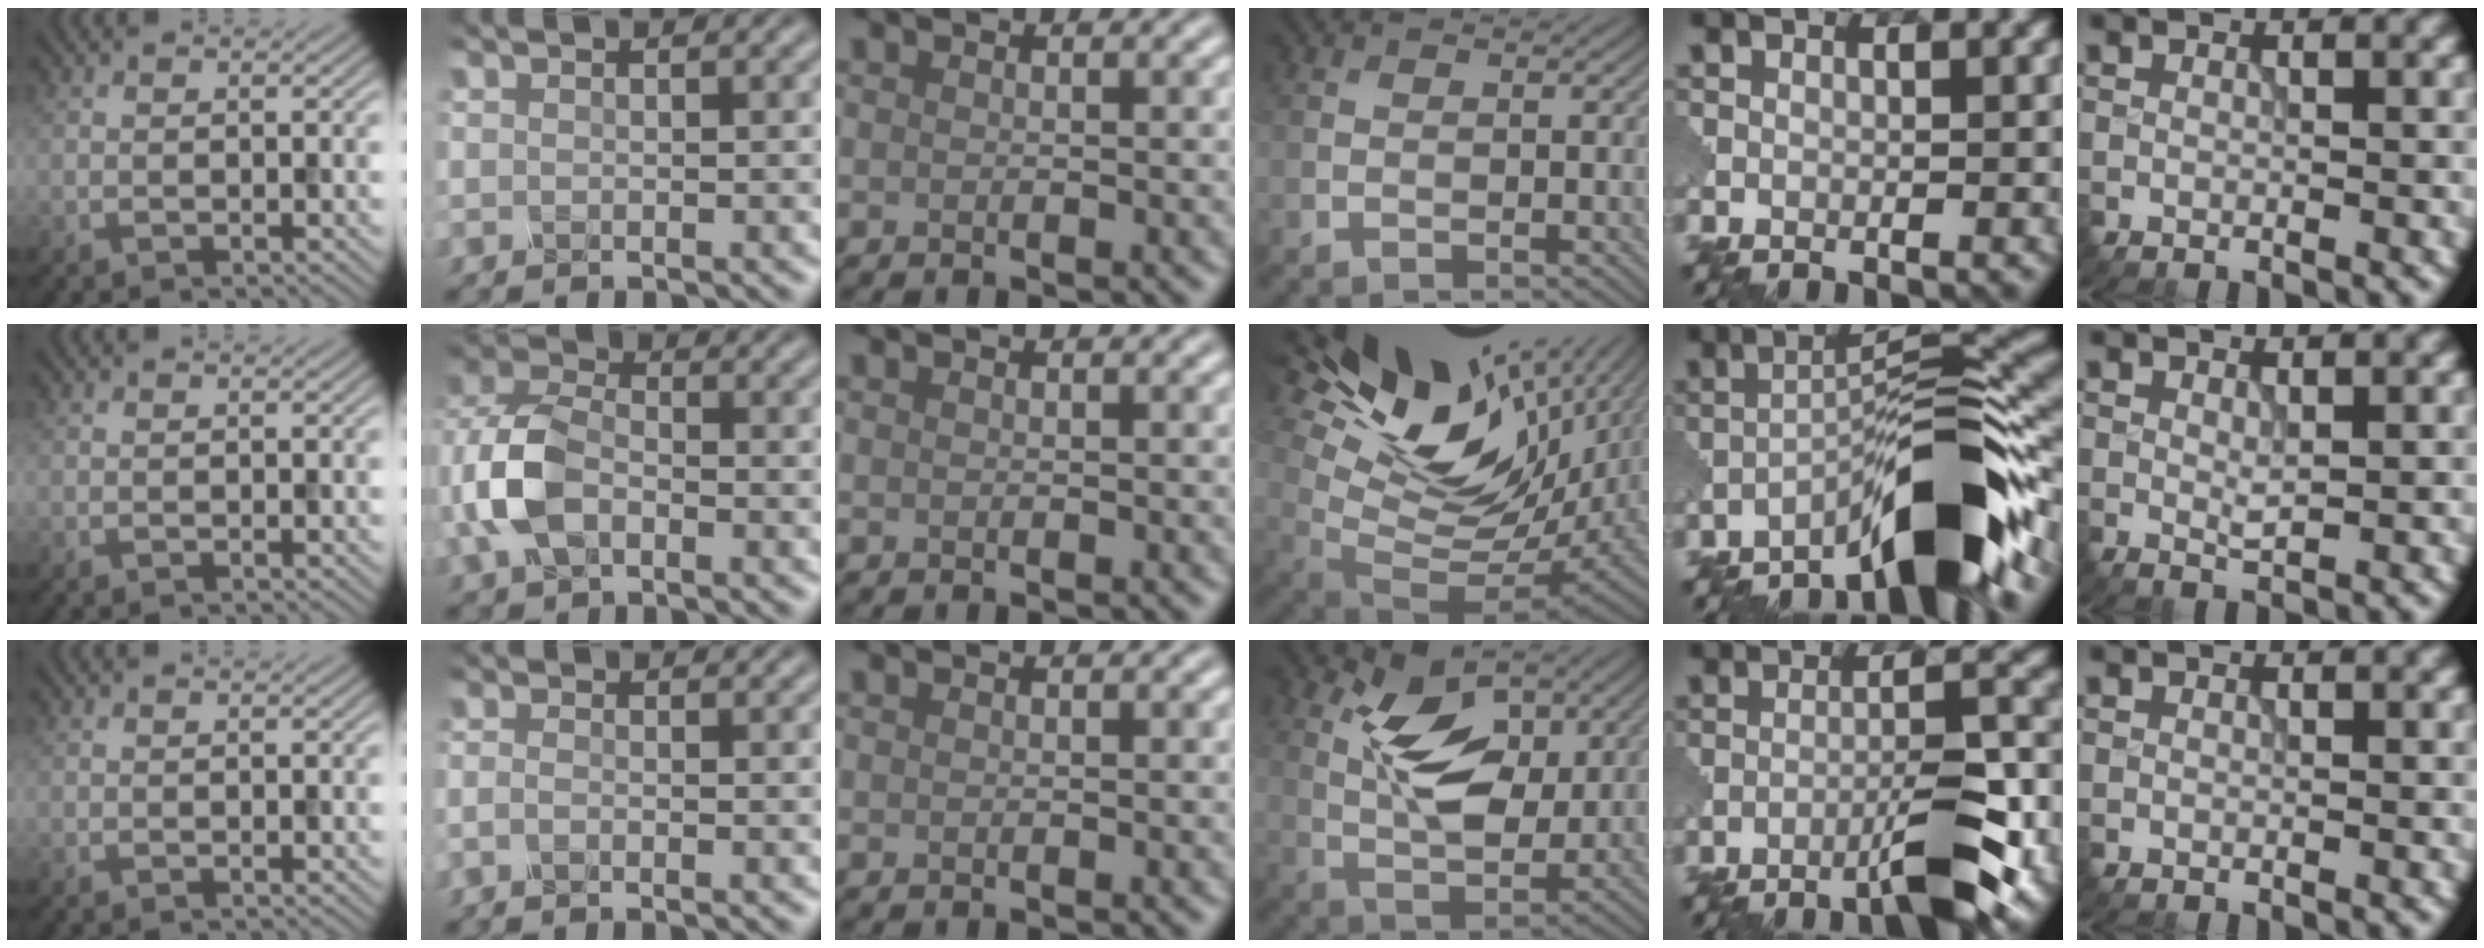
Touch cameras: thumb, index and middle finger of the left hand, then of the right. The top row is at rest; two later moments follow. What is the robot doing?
{"motion": "press", "object": "mechanical pencil"}